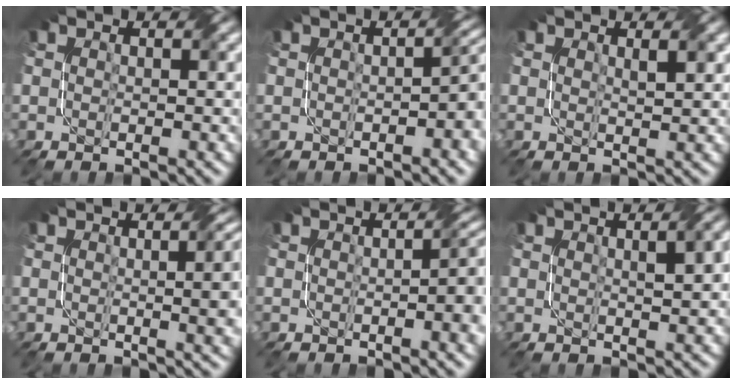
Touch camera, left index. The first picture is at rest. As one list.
[{"total": 3.0, "force": [-0.6, 0.8, 2.8], "torque": [-0.036, 0.009, -0.005]}, {"total": 1.1, "force": [0.7, 0.2, 0.9], "torque": [-0.013, 0.000, 0.012]}, {"total": 7.0, "force": [0.5, 2.8, 6.4], "torque": [-0.032, 0.014, 0.008]}, {"total": 5.4, "force": [-0.3, 1.7, 5.1], "torque": [-0.043, 0.005, 0.001]}, {"total": 4.8, "force": [1.7, 1.8, 4.2], "torque": [-0.030, 0.022, 0.008]}]